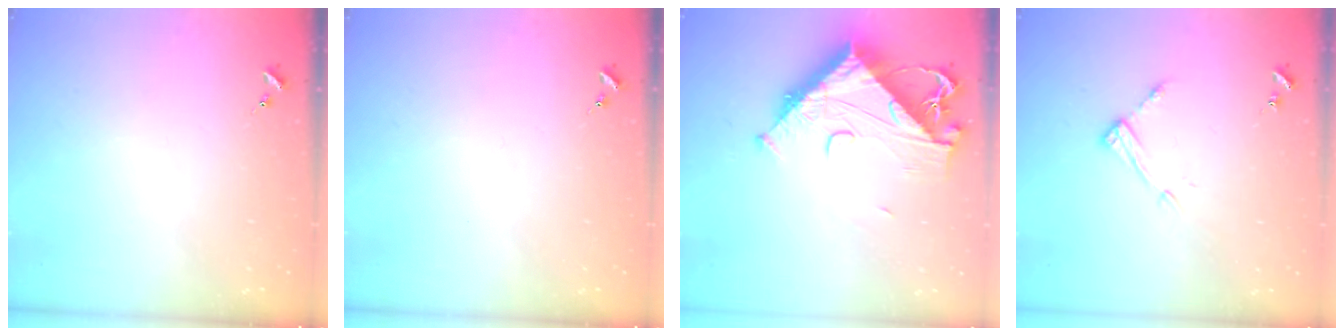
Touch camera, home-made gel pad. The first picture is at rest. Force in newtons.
{"total": 0.0}
{"total": 16.1, "press": 16.0, "slide": 1.1}
{"total": 8.8, "press": 8.8, "slide": 0.5}